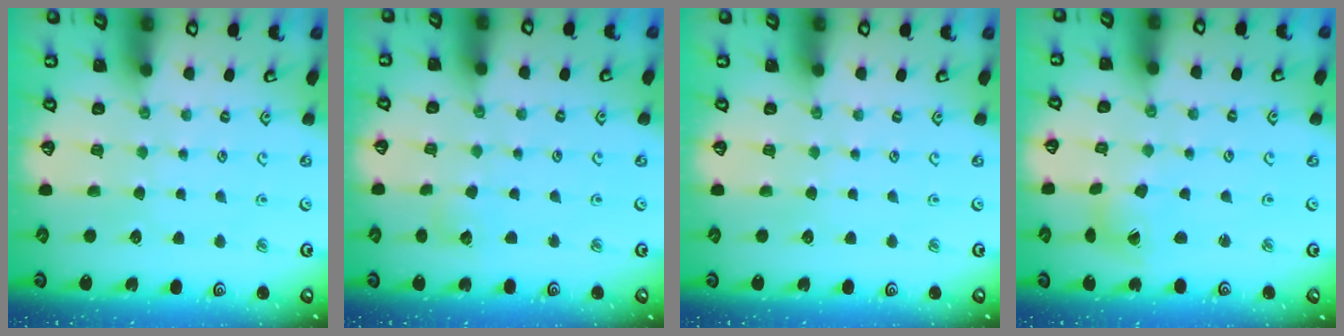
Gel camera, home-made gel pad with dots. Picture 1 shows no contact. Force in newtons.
{"total": 3.6, "press": 3.6, "slide": 0.3}
{"total": 0.0}
{"total": 3.6, "press": 3.6, "slide": 0.5}